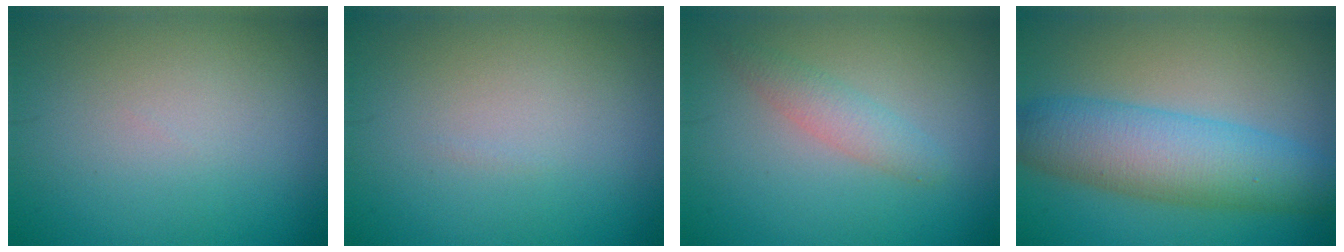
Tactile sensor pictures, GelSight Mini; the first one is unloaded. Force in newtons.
{"total": 0.0}
{"total": 2.0, "press": 2.0, "slide": 0.1}
{"total": 7.2, "press": 7.2, "slide": 0.1}